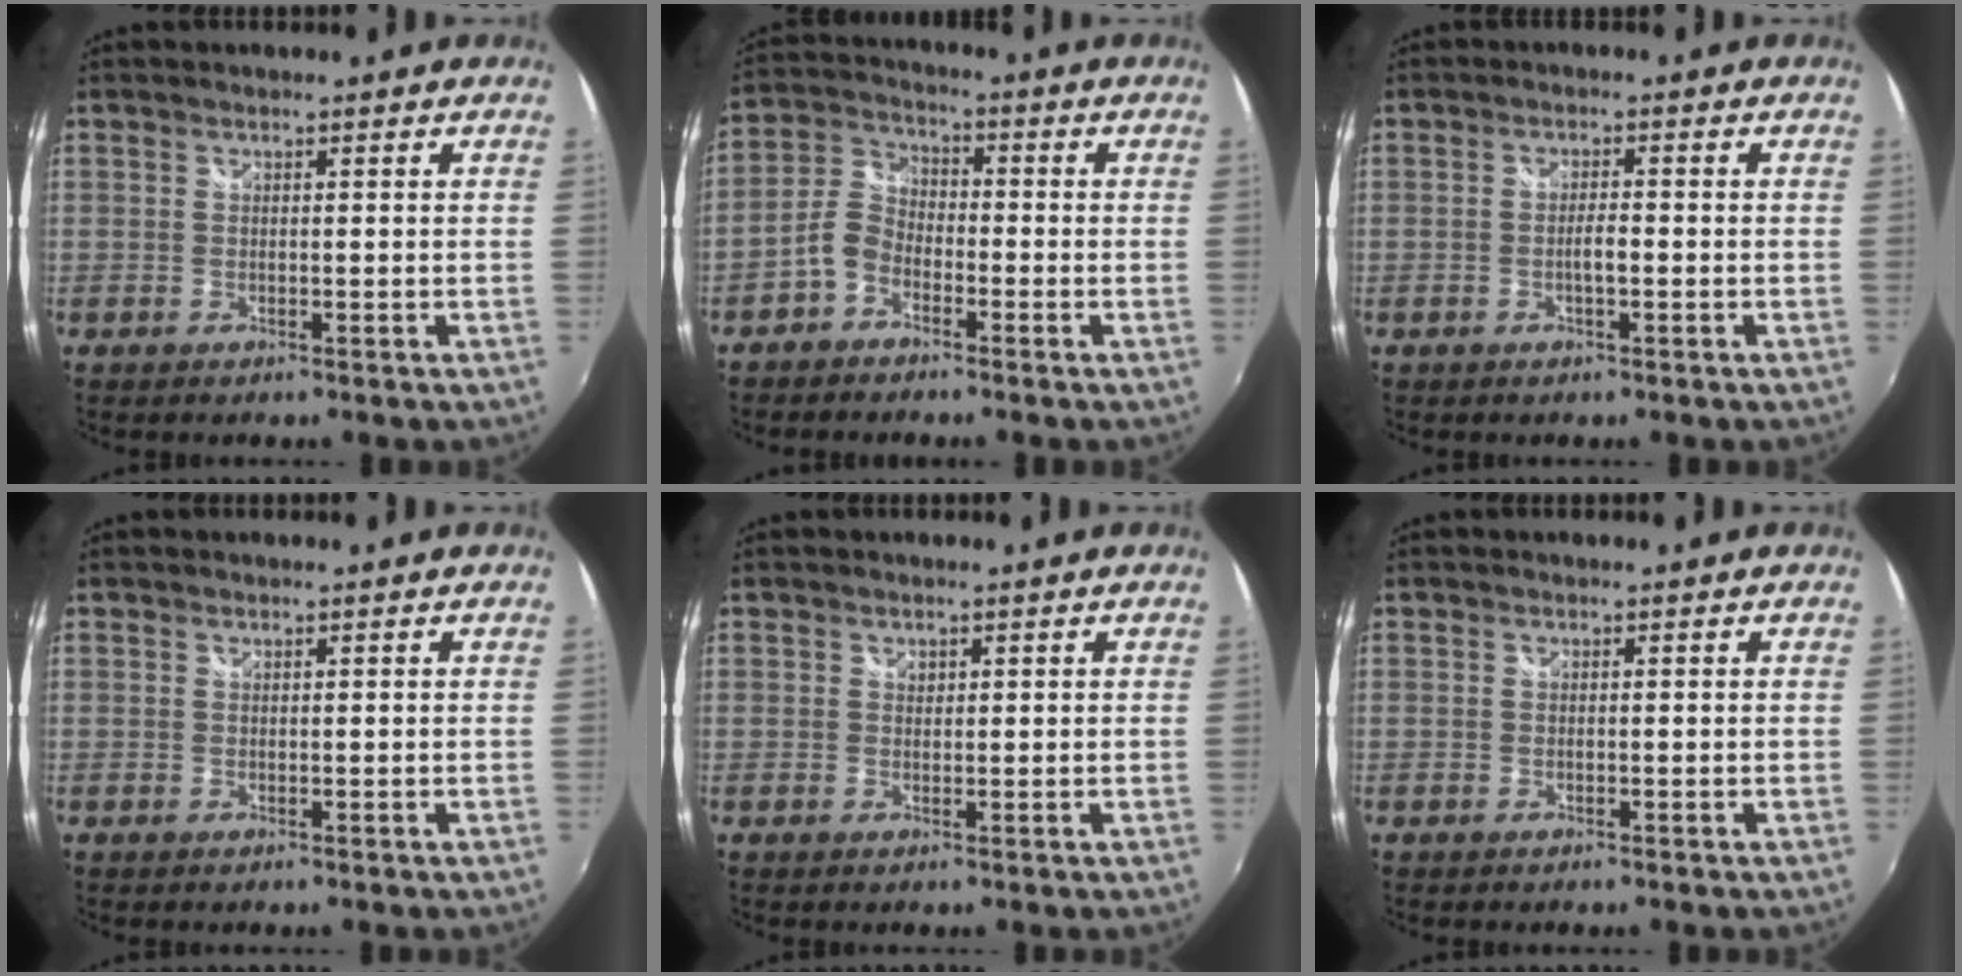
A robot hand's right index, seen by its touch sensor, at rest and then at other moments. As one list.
[{"total": 5.4, "force": [-3.2, 3.4, 2.6], "torque": [-0.058, 0.018, -0.069]}, {"total": 2.2, "force": [-0.7, 0.3, 2.1], "torque": [-0.038, 0.001, -0.014]}, {"total": 0.0}, {"total": 0.8, "force": [0.5, 0.6, 0.2], "torque": [-0.001, 0.002, 0.007]}, {"total": 0.0}]